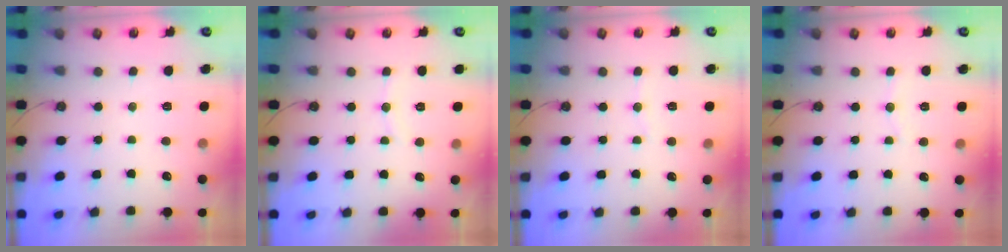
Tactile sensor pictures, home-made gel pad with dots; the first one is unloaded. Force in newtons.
{"total": 4.6, "press": 4.6, "slide": 0.5}
{"total": 3.7, "press": 3.6, "slide": 0.6}
{"total": 3.6, "press": 3.6, "slide": 0.2}